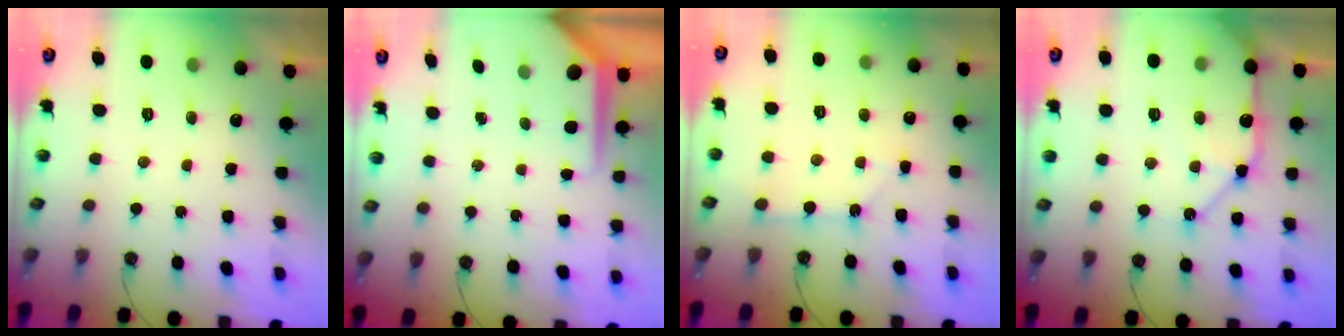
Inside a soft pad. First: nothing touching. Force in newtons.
{"total": 6.4, "press": 6.4, "slide": 0.5}
{"total": 2.9, "press": 2.9, "slide": 0.4}
{"total": 14.3, "press": 14.2, "slide": 1.7}